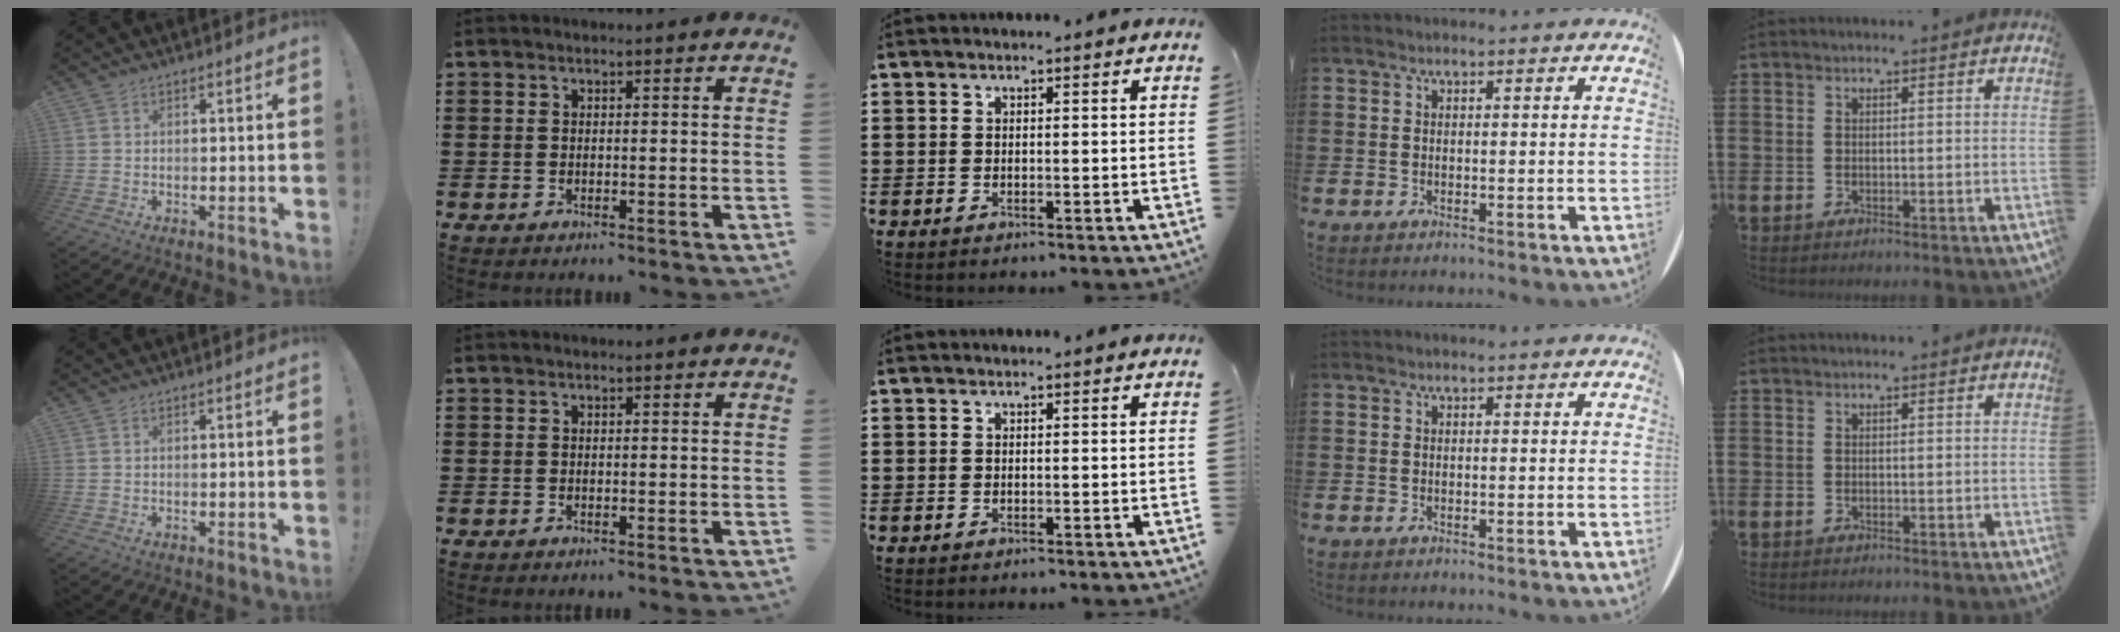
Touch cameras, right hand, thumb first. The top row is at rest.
{}